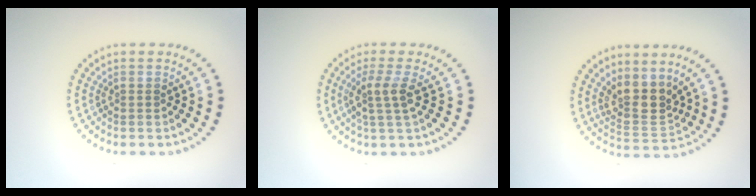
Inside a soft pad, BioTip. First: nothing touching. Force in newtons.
{"total": 2.6, "press": 2.0, "slide": 1.8}
{"total": 3.6, "press": 2.8, "slide": 2.2}